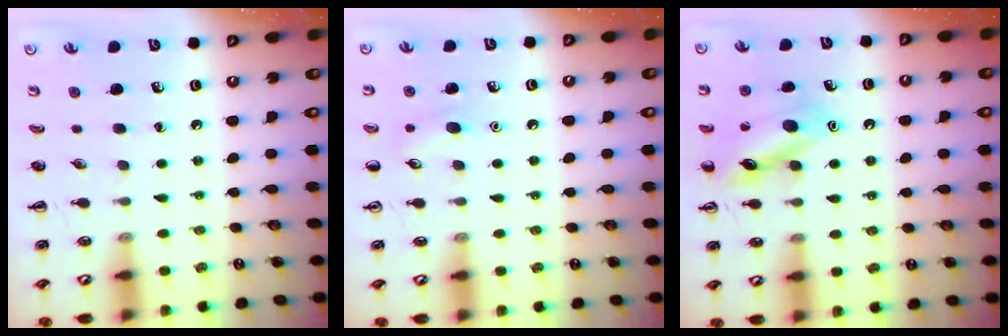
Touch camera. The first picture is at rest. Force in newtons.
{"total": 6.5, "press": 6.2, "slide": 1.8}
{"total": 12.9, "press": 12.8, "slide": 1.3}